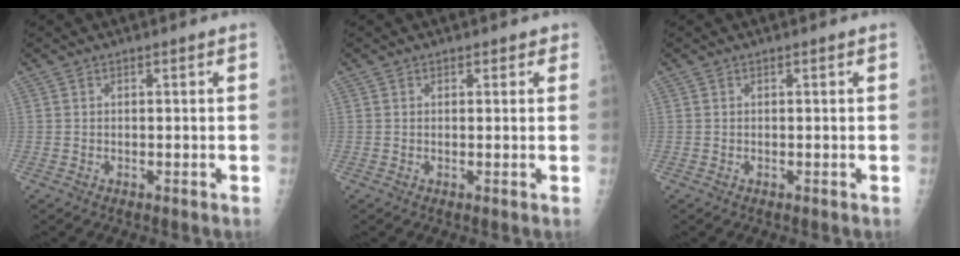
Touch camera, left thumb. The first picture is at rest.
{"total": 1.2, "force": [0.8, 0.8, 0.1], "torque": [0.016, -0.003, 0.005]}
{"total": 0.0}